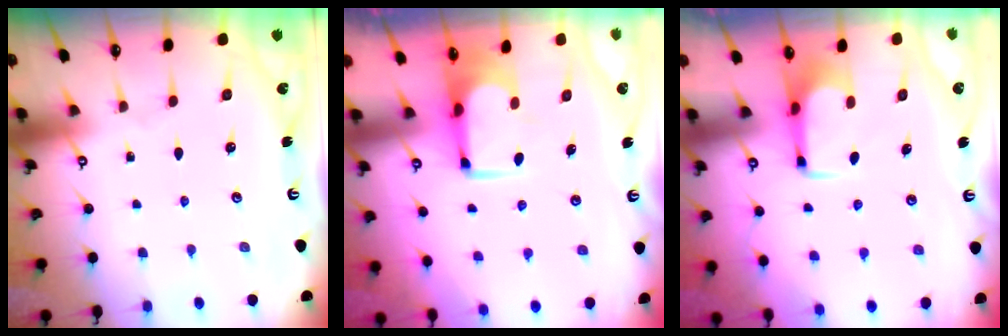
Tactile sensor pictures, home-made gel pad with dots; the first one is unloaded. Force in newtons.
{"total": 1.9, "press": 1.9, "slide": 0.2}
{"total": 1.7, "press": 1.7, "slide": 0.4}